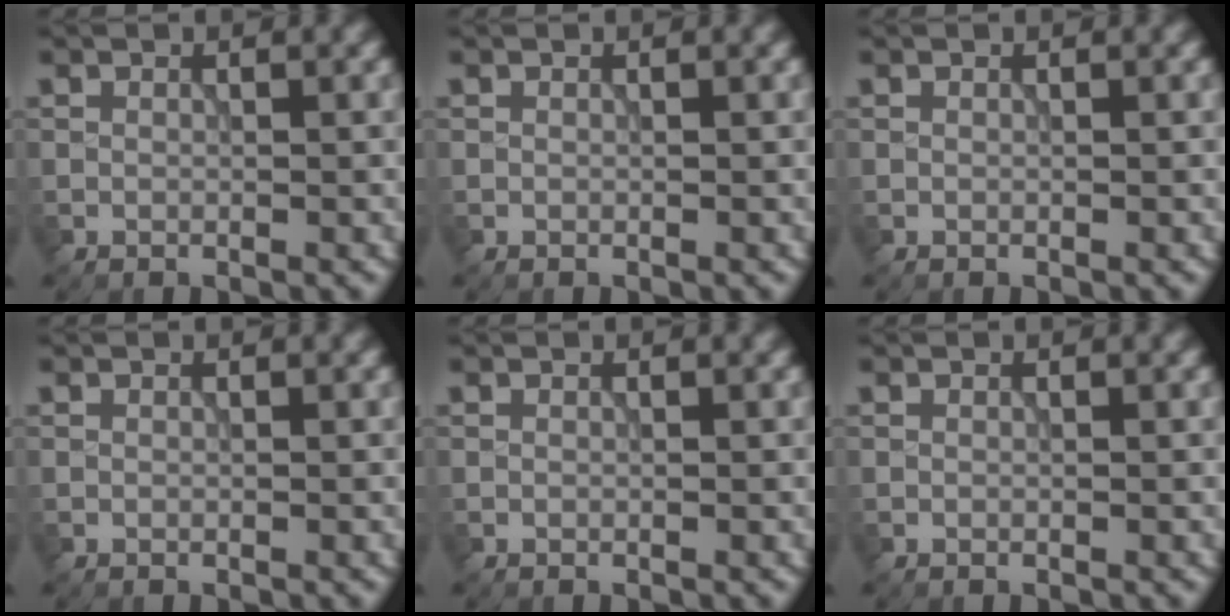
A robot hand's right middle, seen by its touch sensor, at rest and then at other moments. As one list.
[{"total": 0.0}, {"total": 0.0}, {"total": 0.0}, {"total": 0.0}, {"total": 0.0}]